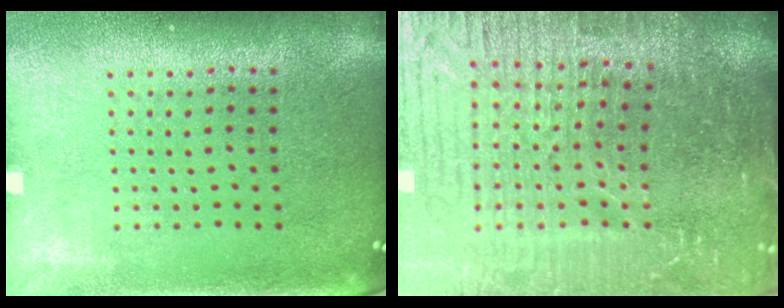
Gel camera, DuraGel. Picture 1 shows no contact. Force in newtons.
{"total": 6.3, "press": 5.6, "slide": 2.7}